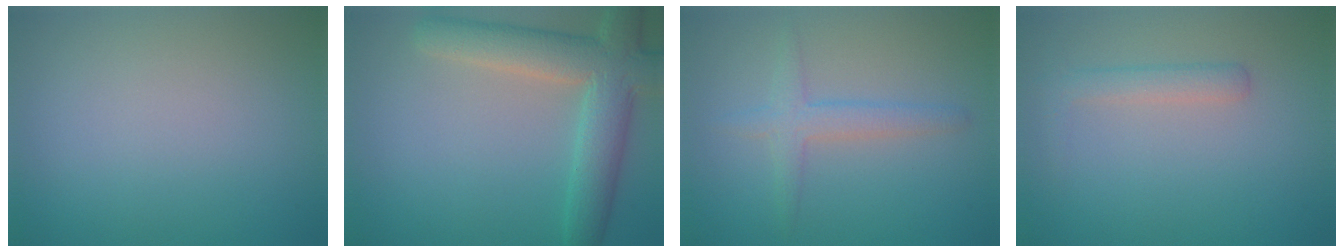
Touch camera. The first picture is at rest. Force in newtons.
{"total": 6.6, "press": 6.6, "slide": 0.4}
{"total": 2.3, "press": 2.3, "slide": 0.1}
{"total": 1.8, "press": 1.8, "slide": 0.1}